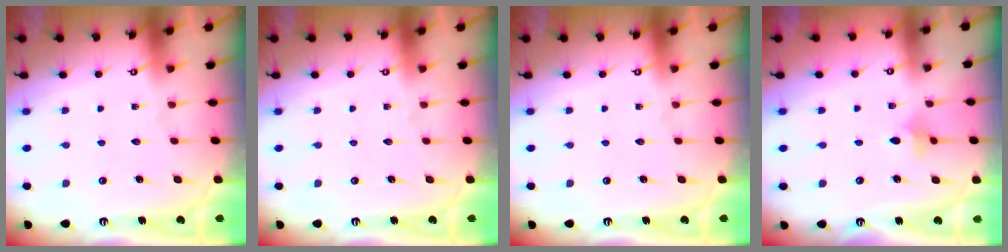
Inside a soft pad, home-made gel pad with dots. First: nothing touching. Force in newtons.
{"total": 0.0}
{"total": 0.0}
{"total": 5.1, "press": 5.0, "slide": 0.9}